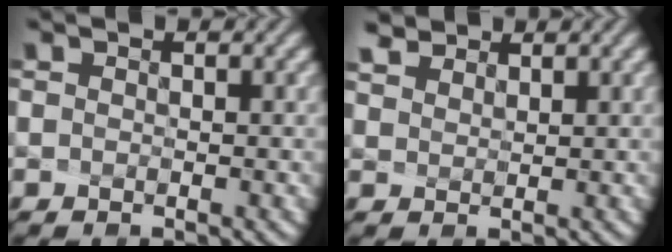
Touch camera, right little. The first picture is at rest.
{"total": 2.3, "force": [2.1, 1.0, 0.5], "torque": [-0.042, -0.003, 0.059]}